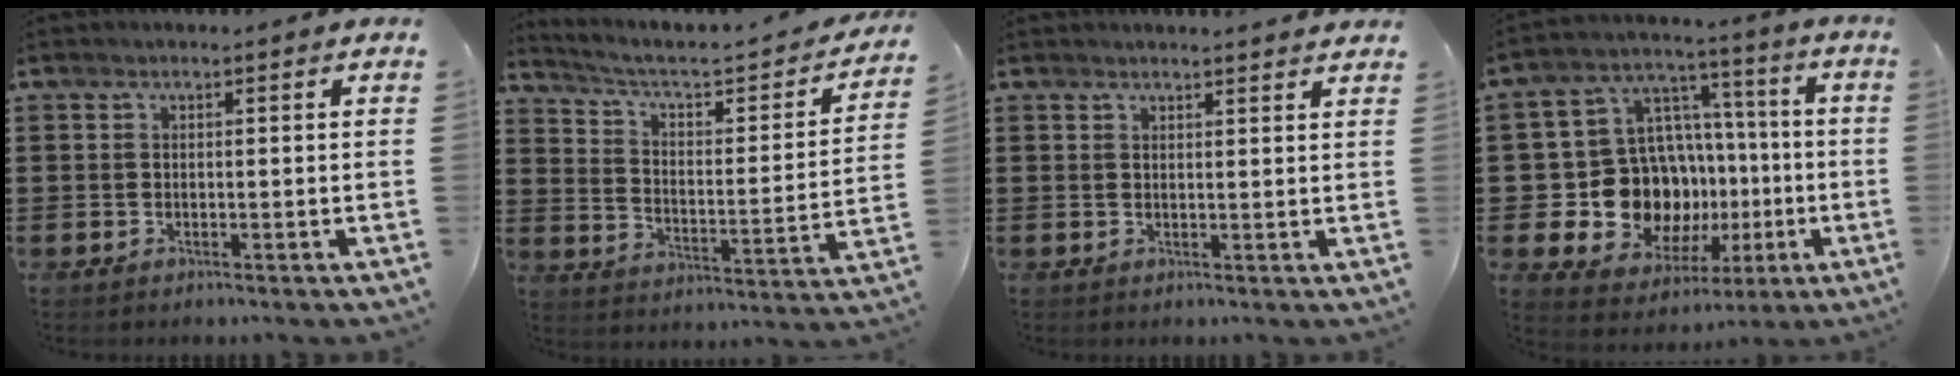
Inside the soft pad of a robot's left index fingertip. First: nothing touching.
{"total": 3.7, "force": [2.7, 1.0, 2.3], "torque": [-0.064, -0.028, 0.032]}
{"total": 1.8, "force": [1.7, -0.1, 0.3], "torque": [-0.008, 0.000, 0.034]}
{"total": 14.9, "force": [-1.8, 13.5, 6.1], "torque": [-0.155, -0.006, -0.013]}